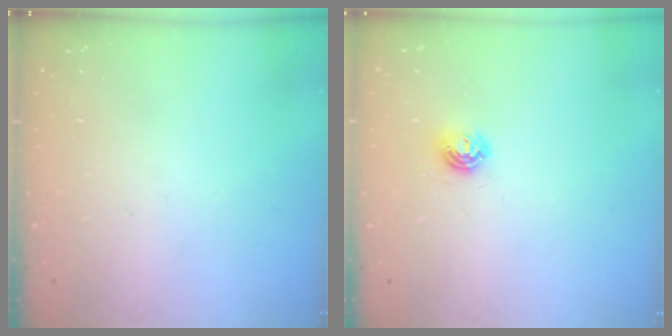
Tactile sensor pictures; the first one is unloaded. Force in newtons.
{"total": 5.0, "press": 5.0, "slide": 0.6}